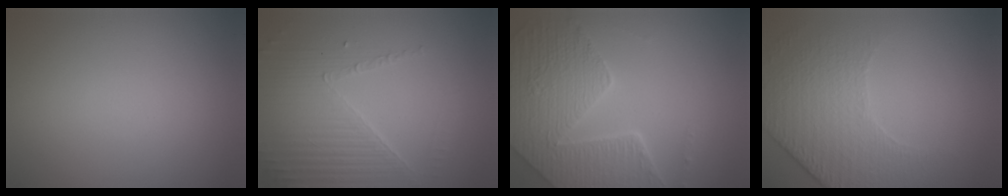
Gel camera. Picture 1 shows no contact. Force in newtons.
{"total": 3.8, "press": 3.5, "slide": 1.5}
{"total": 7.8, "press": 5.8, "slide": 5.3}
{"total": 4.9, "press": 3.6, "slide": 3.3}